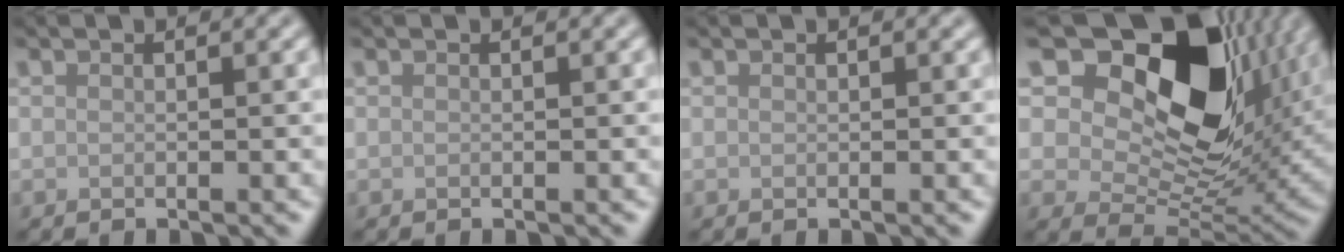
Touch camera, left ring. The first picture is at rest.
{"total": 0.0}
{"total": 0.0}
{"total": 16.1, "force": [7.2, 9.7, 10.6], "torque": [-0.178, 0.008, 0.124]}